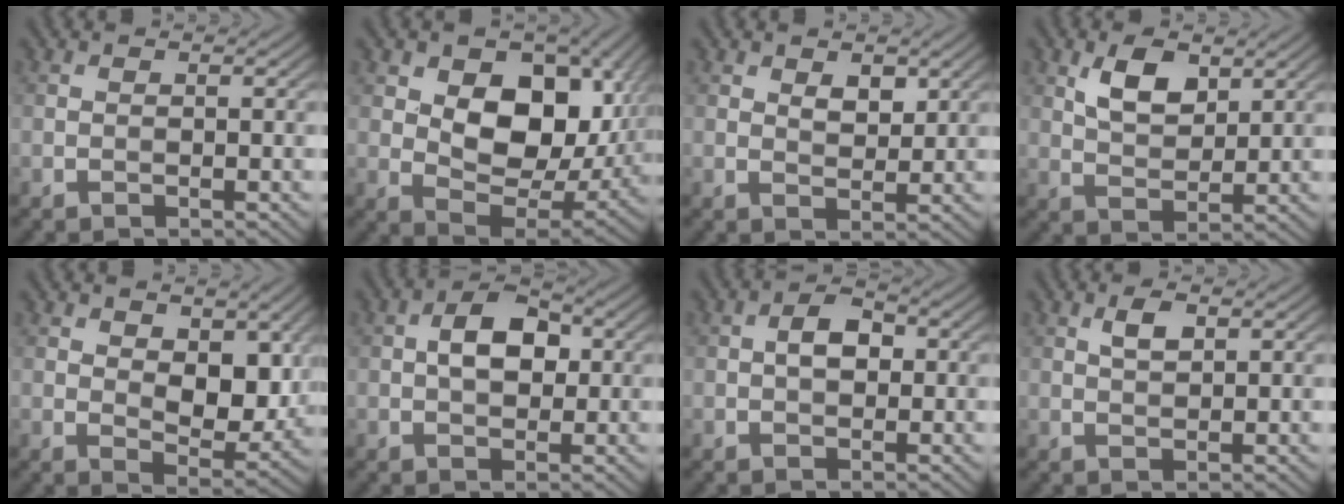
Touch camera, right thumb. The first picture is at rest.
{"total": 13.4, "force": [2.9, 9.0, 9.5], "torque": [-0.161, -0.008, 0.050]}
{"total": 3.1, "force": [1.5, 1.7, 2.1], "torque": [-0.036, -0.004, 0.028]}
{"total": 5.7, "force": [2.8, 3.1, 3.9], "torque": [-0.079, -0.004, 0.054]}
{"total": 8.8, "force": [2.1, 5.1, 6.9], "torque": [-0.111, -0.012, 0.032]}
{"total": 5.4, "force": [0.7, 3.4, 4.2], "torque": [-0.071, 0.005, 0.005]}
{"total": 3.4, "force": [0.2, 2.2, 2.6], "torque": [-0.049, 0.005, -0.002]}
{"total": 2.4, "force": [1.1, 1.1, 1.8], "torque": [-0.037, 0.002, 0.021]}